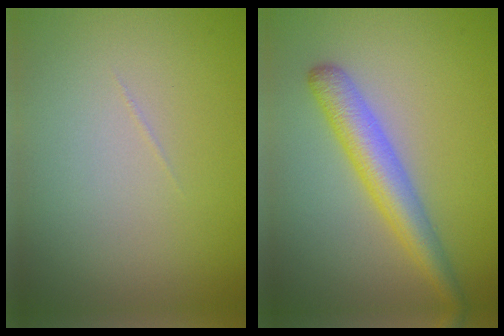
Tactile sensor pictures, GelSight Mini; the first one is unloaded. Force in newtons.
{"total": 4.0, "press": 4.0, "slide": 0.1}